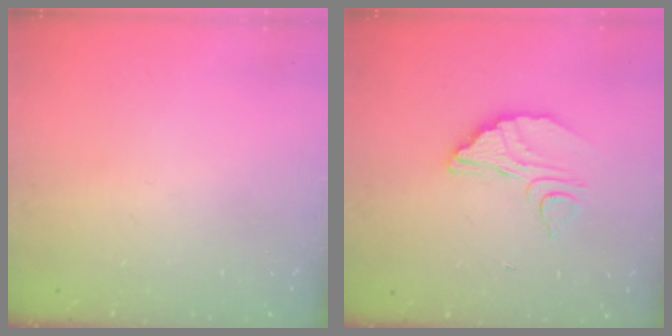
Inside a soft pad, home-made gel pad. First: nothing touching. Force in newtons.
{"total": 7.4, "press": 7.3, "slide": 0.7}